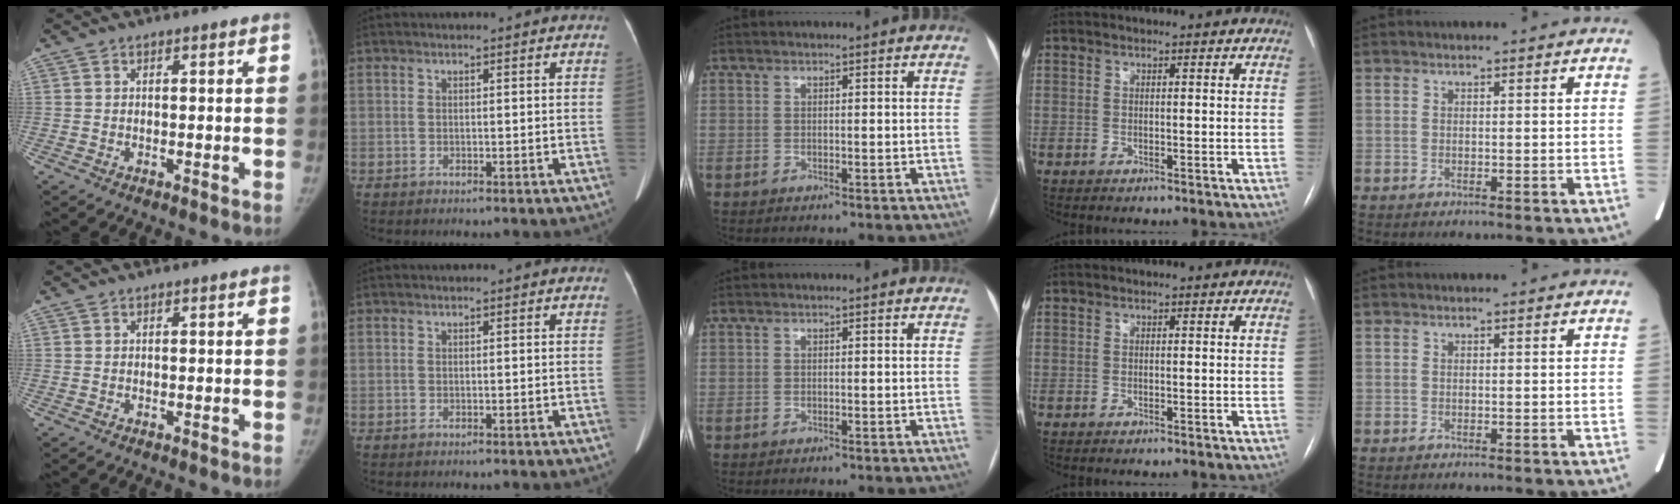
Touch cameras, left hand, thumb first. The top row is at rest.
{}